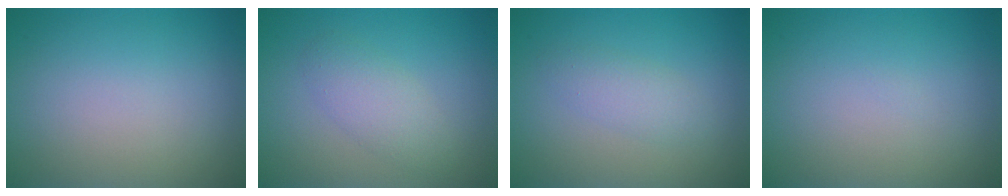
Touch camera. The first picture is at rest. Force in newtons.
{"total": 2.8, "press": 2.8, "slide": 0.0}
{"total": 2.0, "press": 2.0, "slide": 0.2}
{"total": 0.0}